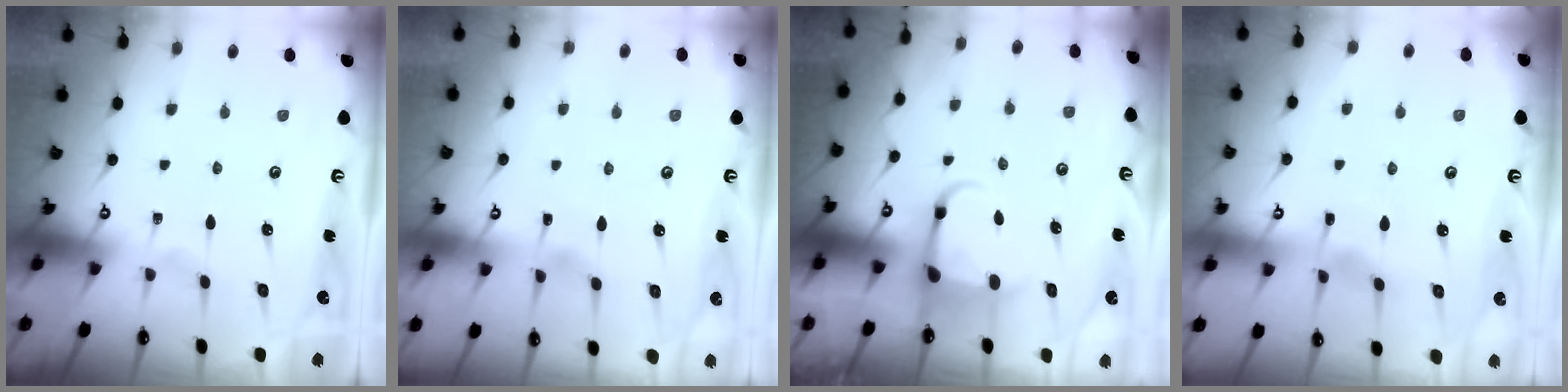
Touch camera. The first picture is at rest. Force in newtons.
{"total": 1.8, "press": 1.8, "slide": 0.3}
{"total": 6.5, "press": 6.4, "slide": 1.2}
{"total": 2.9, "press": 2.8, "slide": 0.4}